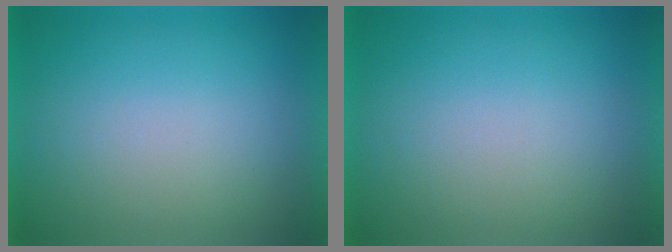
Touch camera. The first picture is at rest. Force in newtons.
{"total": 0.0}